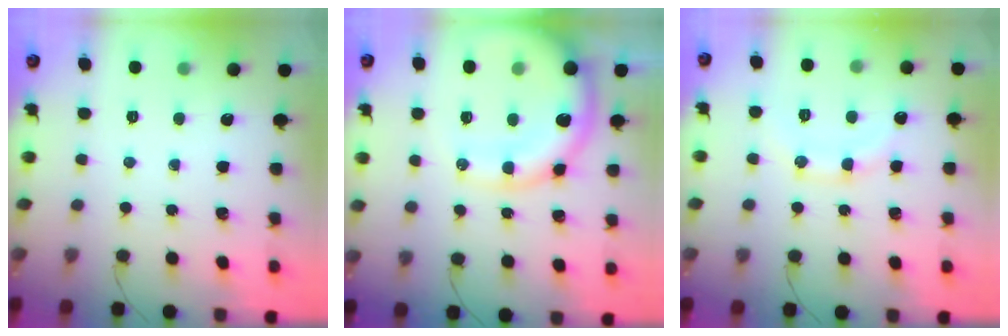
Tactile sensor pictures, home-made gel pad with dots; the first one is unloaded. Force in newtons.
{"total": 16.3, "press": 15.9, "slide": 3.5}
{"total": 10.7, "press": 10.7, "slide": 1.2}